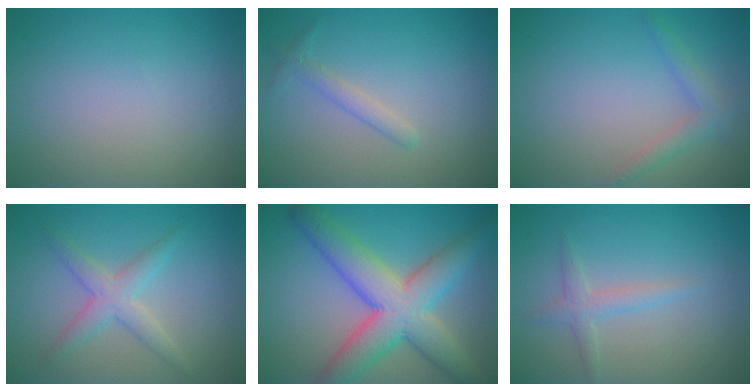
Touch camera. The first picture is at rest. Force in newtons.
{"total": 1.4, "press": 1.4, "slide": 0.0}
{"total": 1.9, "press": 1.9, "slide": 0.2}
{"total": 2.9, "press": 2.9, "slide": 0.0}
{"total": 9.1, "press": 9.1, "slide": 0.3}
{"total": 1.7, "press": 1.7, "slide": 0.1}